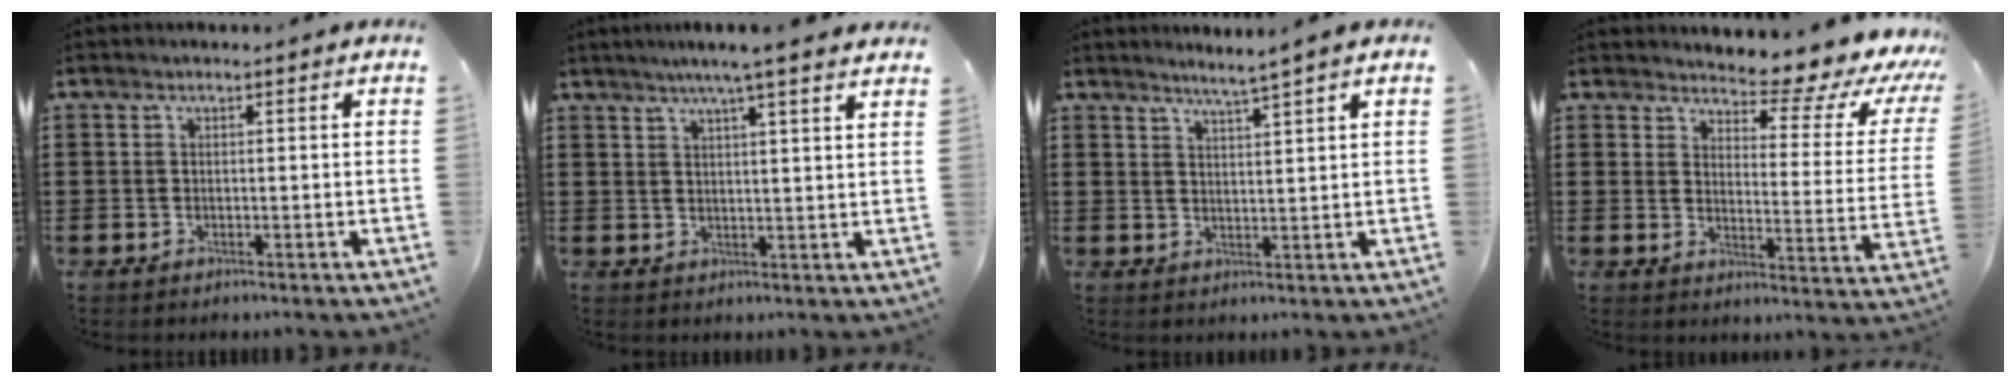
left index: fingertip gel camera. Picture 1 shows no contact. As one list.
[{"total": 4.7, "force": [3.7, -0.6, 2.8], "torque": [-0.065, -0.006, 0.063]}, {"total": 2.8, "force": [2.5, -0.8, 0.9], "torque": [-0.023, -0.013, 0.042]}, {"total": 6.5, "force": [5.6, 1.6, 2.9], "torque": [-0.047, -0.053, 0.087]}]